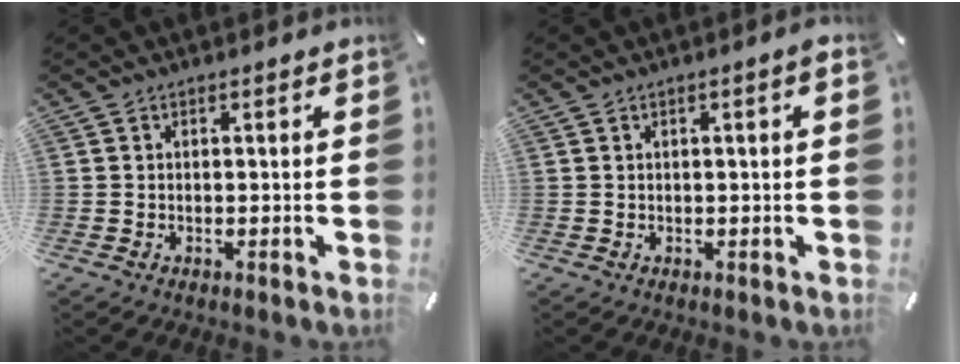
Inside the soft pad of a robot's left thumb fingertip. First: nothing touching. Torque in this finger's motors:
{"motor_torque": [0.00, -0.25, -0.05, 0.01, 0.00]}